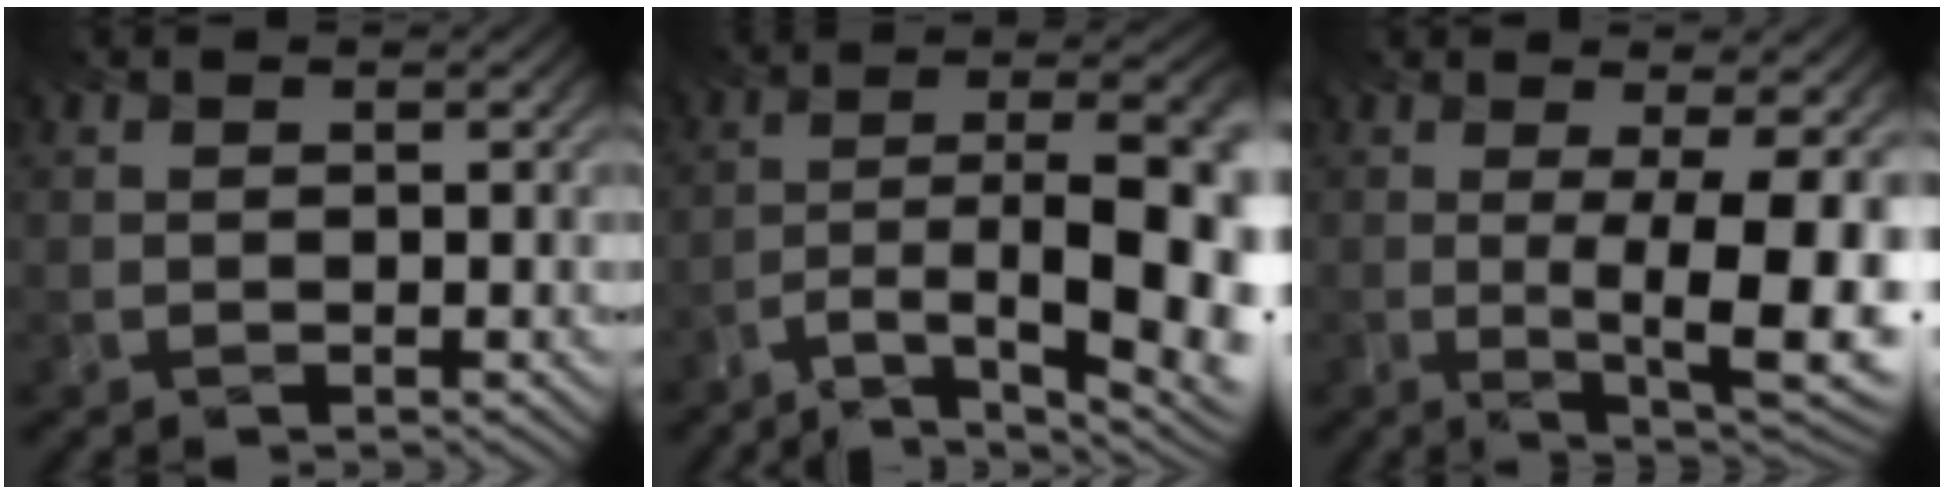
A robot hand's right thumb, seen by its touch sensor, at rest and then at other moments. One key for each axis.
{"total": 15.0, "fx": -6.7, "fy": 4.7, "fz": 12.6, "tx": -0.153, "ty": -0.005, "tz": -0.102}
{"total": 12.1, "fx": -0.7, "fy": 3.5, "fz": 11.5, "tx": -0.133, "ty": 0.027, "tz": -0.012}